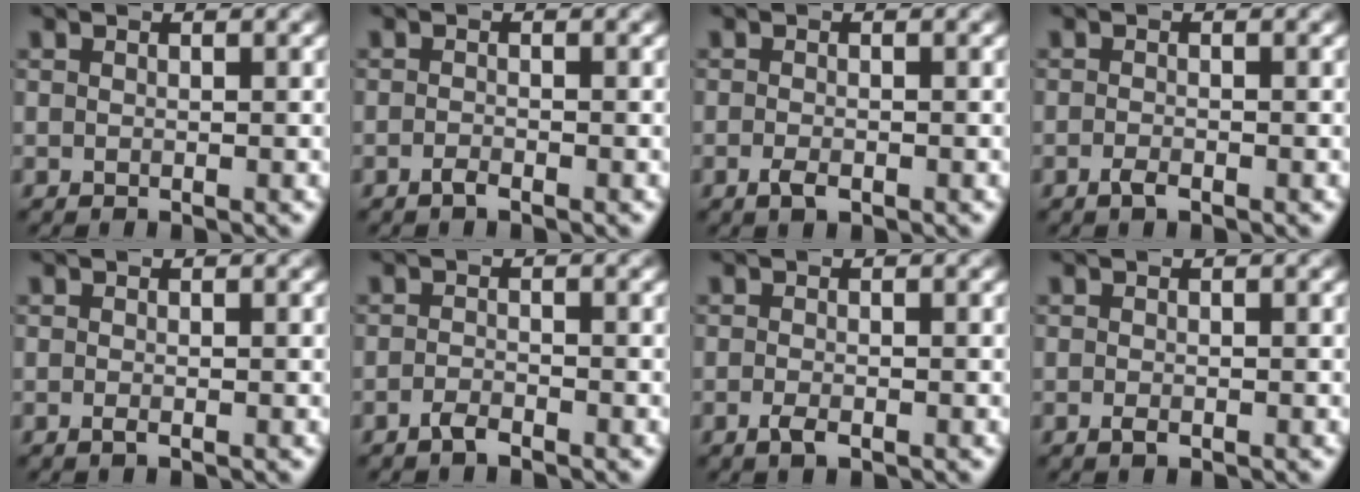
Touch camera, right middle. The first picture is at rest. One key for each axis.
{"total": 0.9, "fx": -0.6, "fy": 0.2, "fz": 0.6, "tx": -0.011, "ty": 0.001, "tz": -0.013}
{"total": 1.4, "fx": -0.7, "fy": 0.6, "fz": 1.1, "tx": -0.023, "ty": -0.004, "tz": -0.015}
{"total": 1.1, "fx": -0.7, "fy": 0.3, "fz": 0.8, "tx": -0.016, "ty": -0.001, "tz": -0.015}
{"total": 0.6, "fx": -0.3, "fy": 0.1, "fz": 0.5, "tx": -0.010, "ty": -0.004, "tz": -0.005}
{"total": 1.3, "fx": -1.0, "fy": 0.3, "fz": 0.8, "tx": -0.017, "ty": 0.001, "tz": -0.023}
{"total": 1.4, "fx": -0.8, "fy": 0.5, "fz": 1.1, "tx": -0.023, "ty": -0.004, "tz": -0.016}
{"total": 0.8, "fx": -0.4, "fy": 0.4, "fz": 0.6, "tx": -0.012, "ty": -0.003, "tz": -0.007}